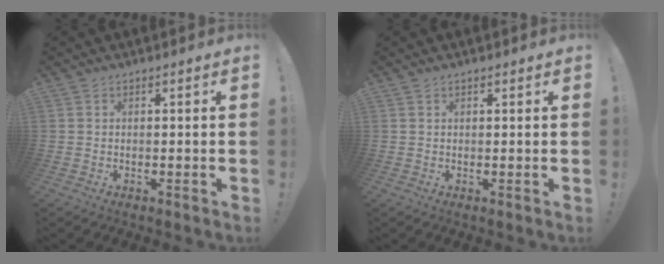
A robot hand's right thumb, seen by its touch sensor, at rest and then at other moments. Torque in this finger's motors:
{"motor_torque": [-0.25, -0.34, -0.21, 0.33, 0.03]}